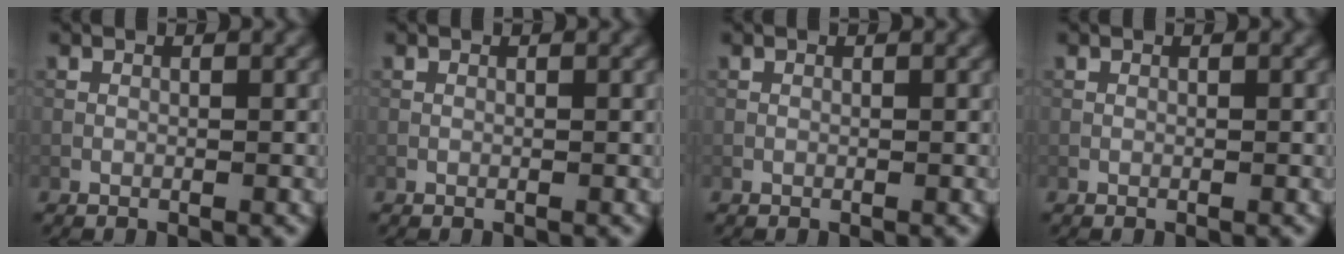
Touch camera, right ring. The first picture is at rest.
{"total": 0.0}
{"total": 0.0}
{"total": 0.0}